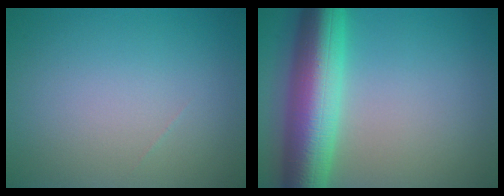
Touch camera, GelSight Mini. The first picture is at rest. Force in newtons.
{"total": 9.9, "press": 9.9, "slide": 0.3}